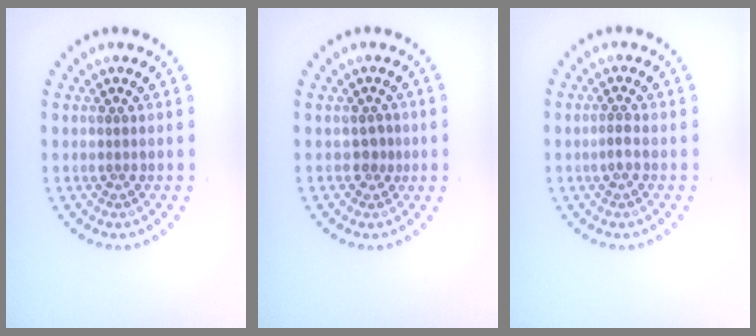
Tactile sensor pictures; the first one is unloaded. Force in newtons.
{"total": 1.2, "press": 1.0, "slide": 0.7}
{"total": 1.0, "press": 0.9, "slide": 0.4}